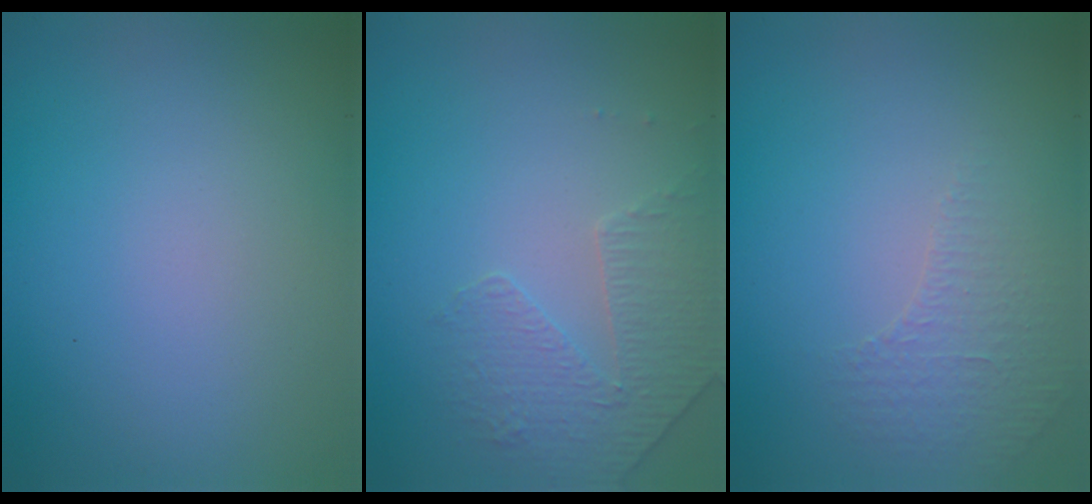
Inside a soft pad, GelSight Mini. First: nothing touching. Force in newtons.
{"total": 1.8, "press": 1.4, "slide": 1.0}
{"total": 1.1, "press": 0.7, "slide": 0.8}